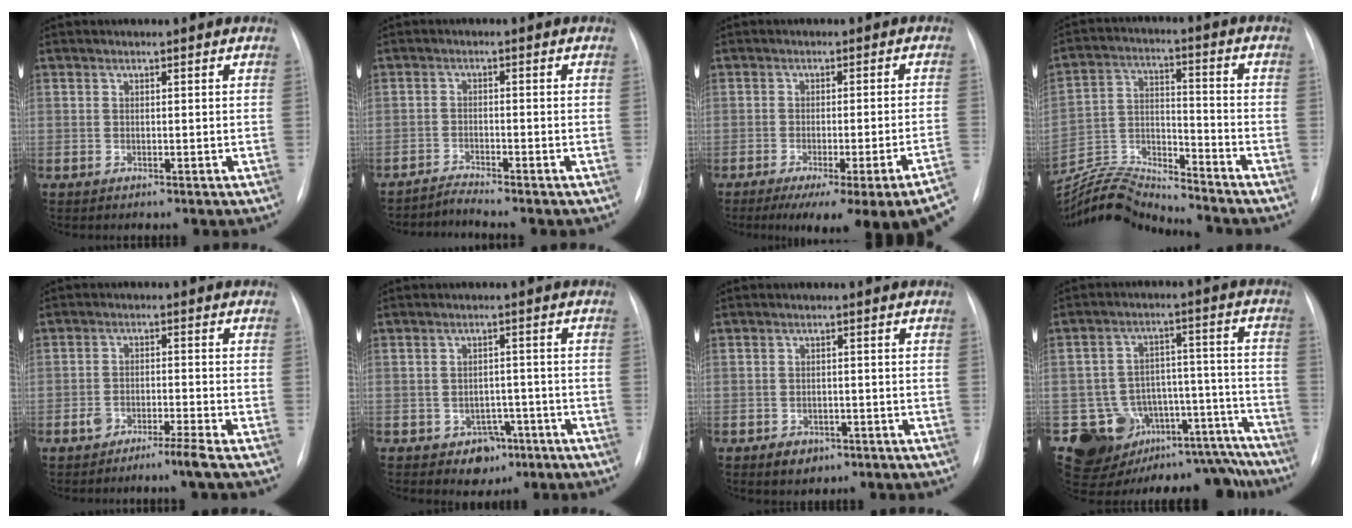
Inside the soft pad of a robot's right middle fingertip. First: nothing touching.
{"total": 2.4, "force": [-2.1, -1.0, -0.4], "torque": [0.004, -0.017, -0.041]}
{"total": 18.0, "force": [-13.6, -0.5, 11.8], "torque": [-0.083, -0.021, -0.174]}
{"total": 11.9, "force": [-11.9, -0.7, 0.7], "torque": [-0.023, 0.026, -0.223]}
{"total": 3.6, "force": [-2.8, -0.2, 2.2], "torque": [-0.047, 0.000, -0.055]}
{"total": 4.4, "force": [-2.4, 3.5, 1.2], "torque": [-0.005, 0.016, -0.022]}
{"total": 3.0, "force": [-1.8, 2.2, 1.0], "torque": [-0.014, 0.005, -0.015]}
{"total": 15.9, "force": [-12.9, 8.3, 4.0], "torque": [-0.033, 0.073, -0.174]}